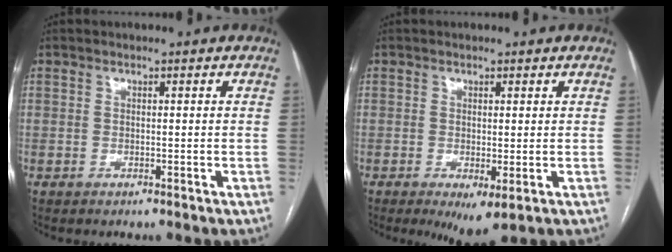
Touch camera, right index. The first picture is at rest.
{"total": 4.0, "force": [-1.2, 1.2, 3.6], "torque": [-0.051, -0.011, -0.010]}